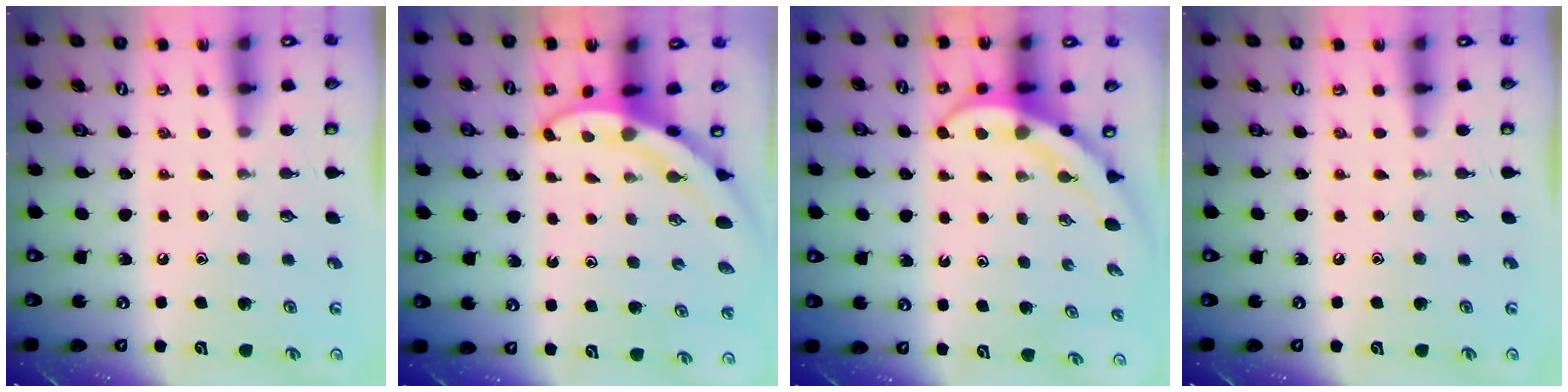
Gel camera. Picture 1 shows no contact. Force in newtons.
{"total": 3.6, "press": 3.6, "slide": 0.1}
{"total": 4.0, "press": 3.9, "slide": 0.4}
{"total": 0.0}